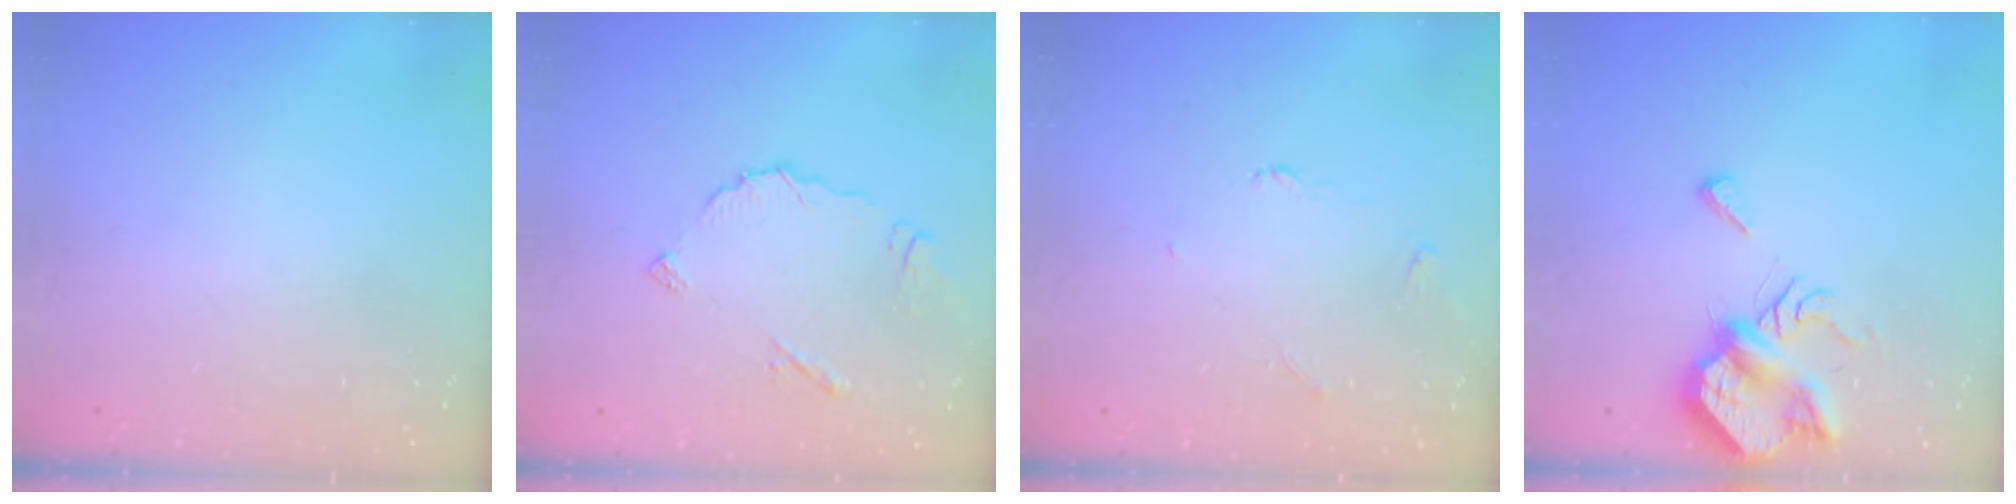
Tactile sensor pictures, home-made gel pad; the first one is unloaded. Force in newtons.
{"total": 7.4, "press": 7.4, "slide": 0.1}
{"total": 2.7, "press": 2.7, "slide": 0.3}
{"total": 9.2, "press": 9.2, "slide": 0.9}